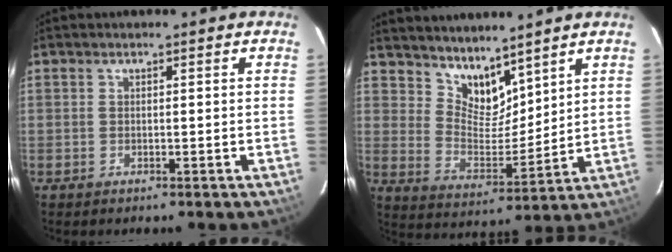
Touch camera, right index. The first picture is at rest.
{"total": 2.6, "force": [2.3, 0.9, 0.8], "torque": [-0.009, 0.003, 0.042]}